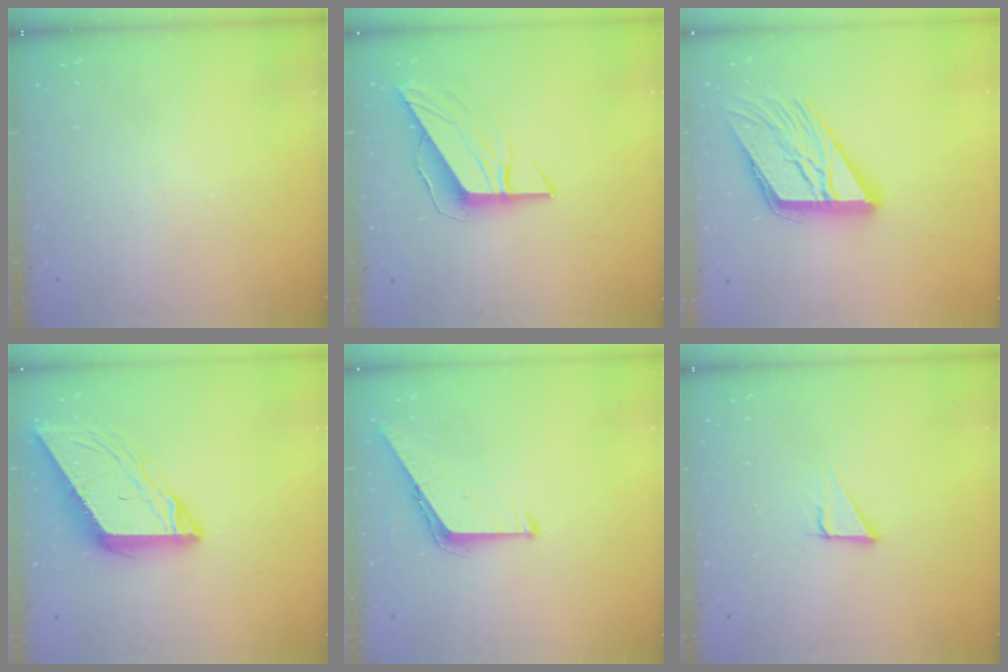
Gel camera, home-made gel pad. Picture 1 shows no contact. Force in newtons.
{"total": 11.1, "press": 11.0, "slide": 1.2}
{"total": 17.8, "press": 17.7, "slide": 2.1}
{"total": 10.0, "press": 10.0, "slide": 0.8}
{"total": 6.5, "press": 6.4, "slide": 0.5}
{"total": 2.8, "press": 2.8, "slide": 0.2}